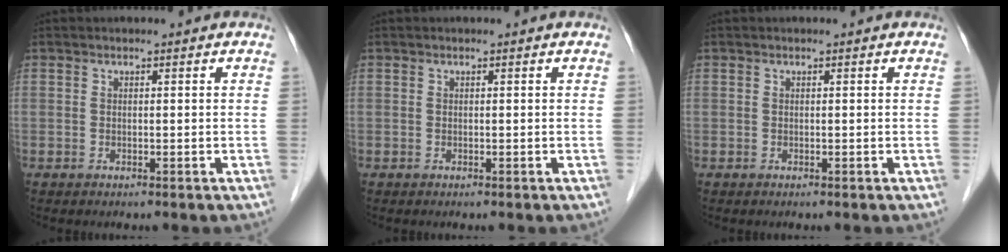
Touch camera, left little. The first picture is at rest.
{"total": 0.0}
{"total": 0.0}